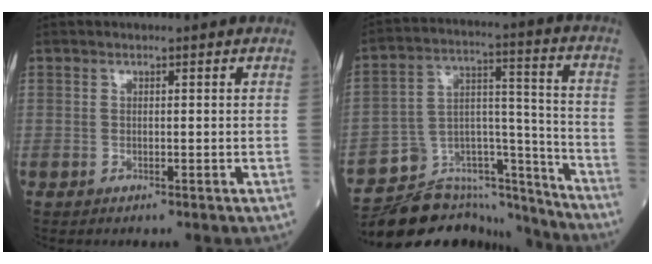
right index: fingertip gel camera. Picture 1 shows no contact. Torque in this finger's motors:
{"motor_torque": [0.26, -0.23, 0.16, 0.03]}